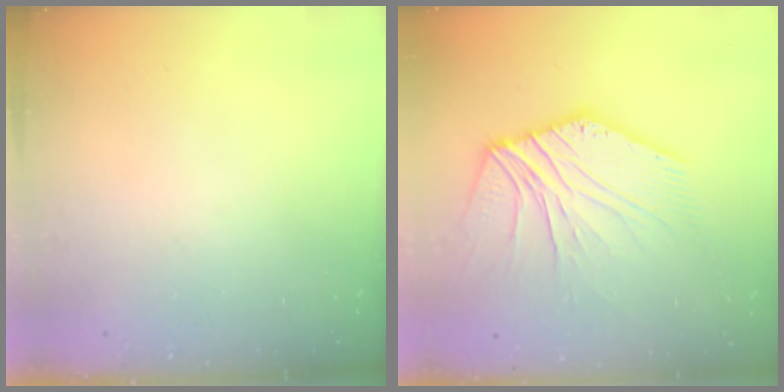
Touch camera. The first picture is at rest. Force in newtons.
{"total": 7.5, "press": 7.4, "slide": 1.4}